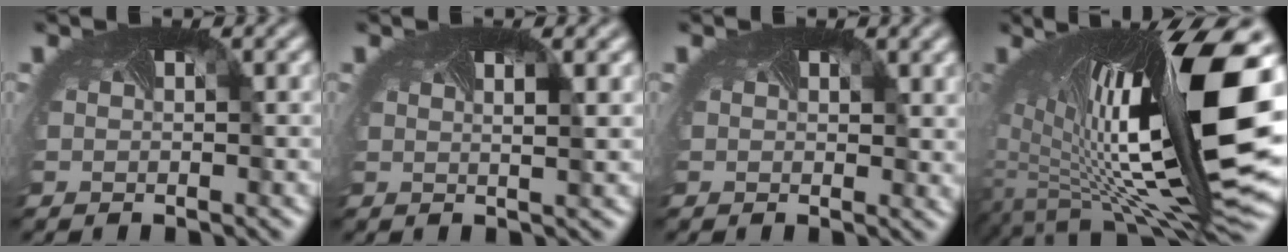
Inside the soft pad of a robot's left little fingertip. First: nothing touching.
{"total": 1.2, "force": [0.3, 0.2, 1.2], "torque": [-0.016, -0.006, -0.002]}
{"total": 0.7, "force": [0.6, 0.2, 0.2], "torque": [-0.012, -0.010, 0.006]}
{"total": 16.4, "force": [1.3, 5.2, 15.5], "torque": [-0.261, -0.007, 0.026]}